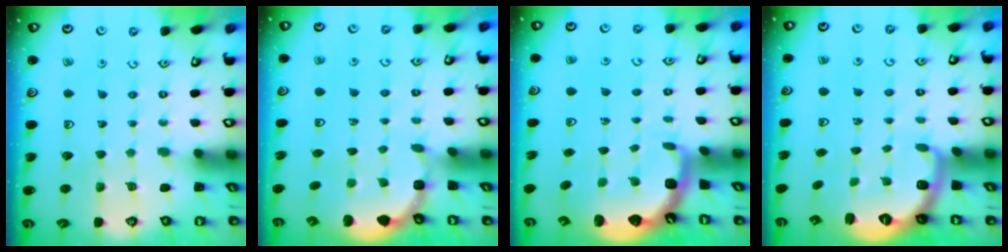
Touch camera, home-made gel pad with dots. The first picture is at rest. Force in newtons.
{"total": 1.8, "press": 1.7, "slide": 0.7}
{"total": 2.6, "press": 1.3, "slide": 2.2}
{"total": 2.7, "press": 1.7, "slide": 2.1}